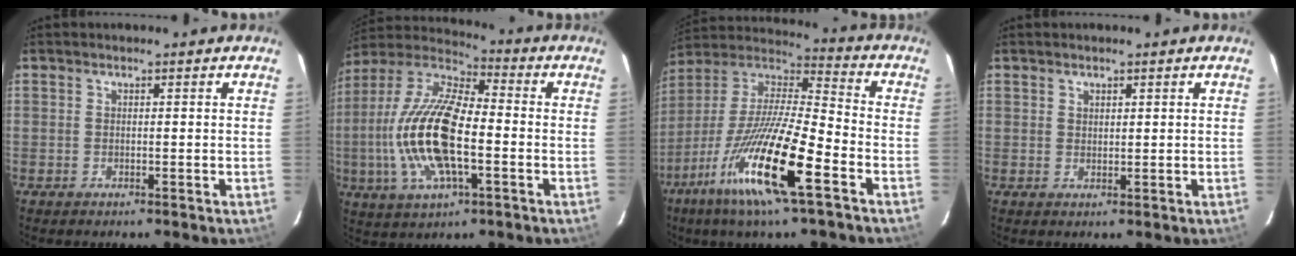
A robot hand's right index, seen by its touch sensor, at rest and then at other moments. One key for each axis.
{"total": 19.5, "fx": -3.3, "fy": 7.4, "fz": 17.8, "tx": -0.367, "ty": -0.002, "tz": -0.070}
{"total": 20.9, "fx": -10.5, "fy": 2.9, "fz": 17.8, "tx": -0.350, "ty": -0.034, "tz": -0.210}
{"total": 1.2, "fx": 0.9, "fy": 0.8, "fz": 0.3, "tx": -0.001, "ty": 0.002, "tz": 0.015}